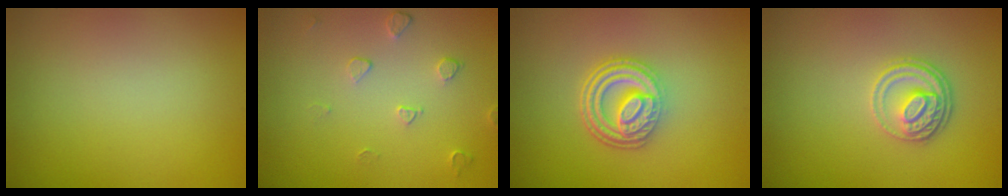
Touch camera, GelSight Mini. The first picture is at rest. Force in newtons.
{"total": 1.5, "press": 0.9, "slide": 1.1}
{"total": 4.8, "press": 3.6, "slide": 3.1}
{"total": 2.7, "press": 2.5, "slide": 1.0}